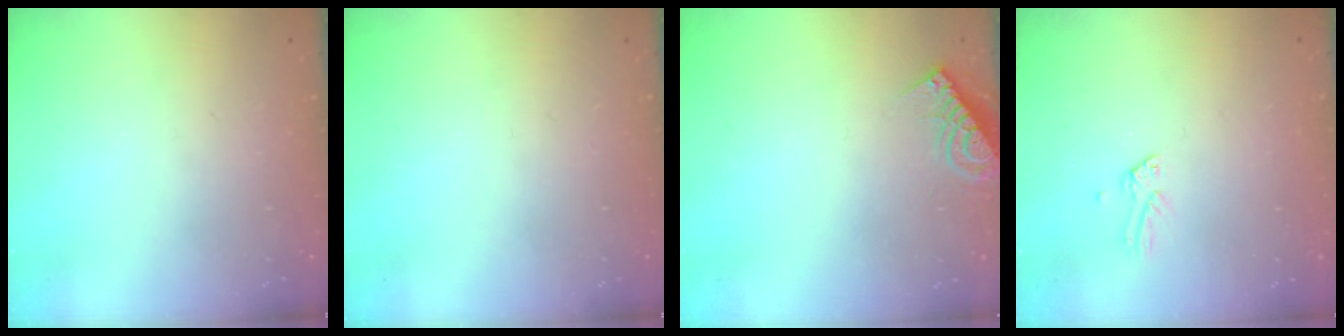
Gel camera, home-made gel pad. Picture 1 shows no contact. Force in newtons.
{"total": 0.0}
{"total": 6.9, "press": 6.8, "slide": 0.8}
{"total": 0.0}